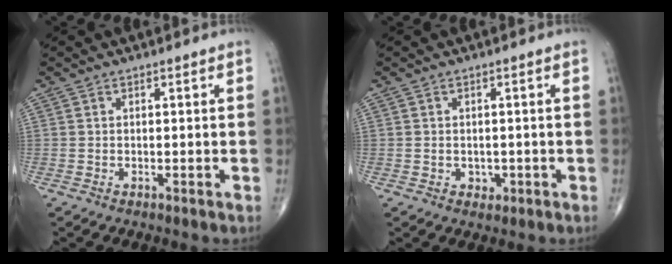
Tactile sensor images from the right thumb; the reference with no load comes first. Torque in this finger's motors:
{"motor_torque": [-0.15, 0.20, -0.38, -0.17, 0.00]}